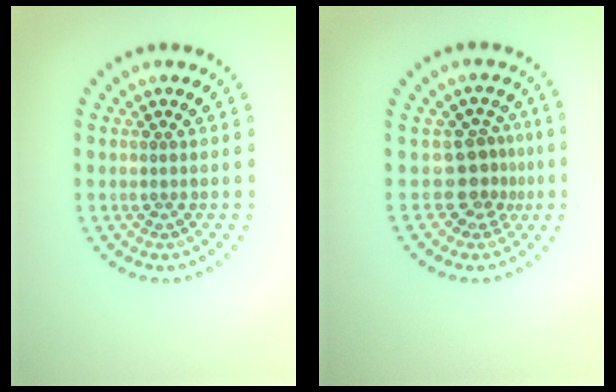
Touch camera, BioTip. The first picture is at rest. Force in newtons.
{"total": 2.8, "press": 2.0, "slide": 2.0}